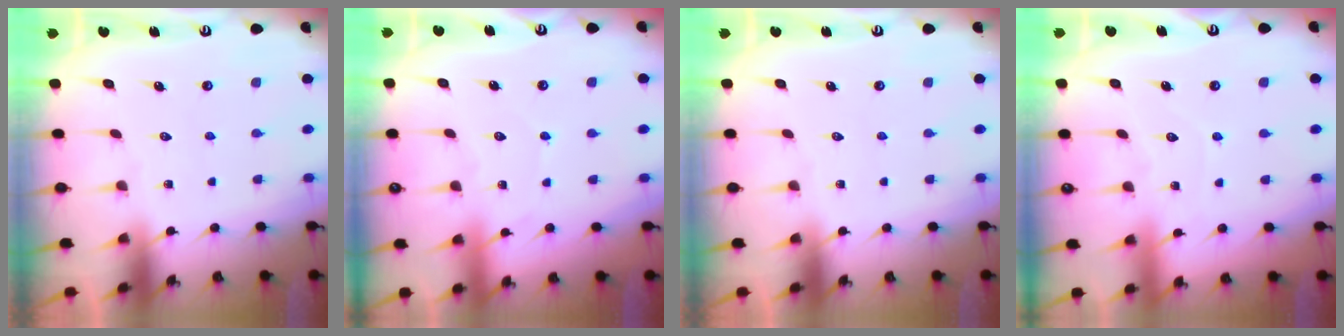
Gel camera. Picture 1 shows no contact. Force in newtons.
{"total": 2.5, "press": 2.5, "slide": 0.3}
{"total": 0.0}
{"total": 4.5, "press": 4.4, "slide": 0.5}